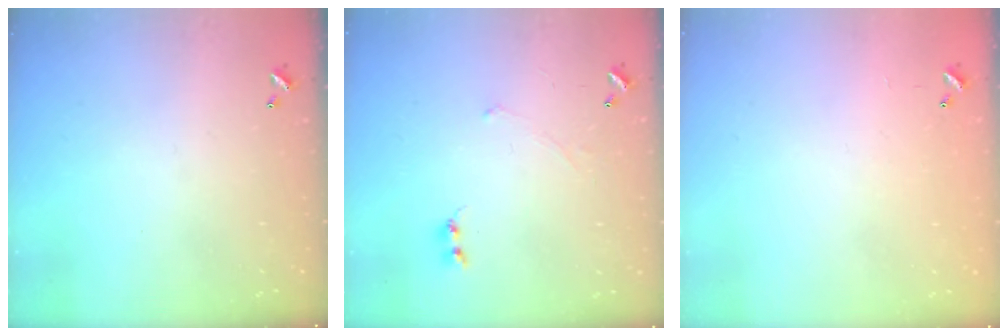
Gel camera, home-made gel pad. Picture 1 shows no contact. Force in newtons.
{"total": 0.7, "press": 0.4, "slide": 0.5}
{"total": 8.0, "press": 8.0, "slide": 0.5}